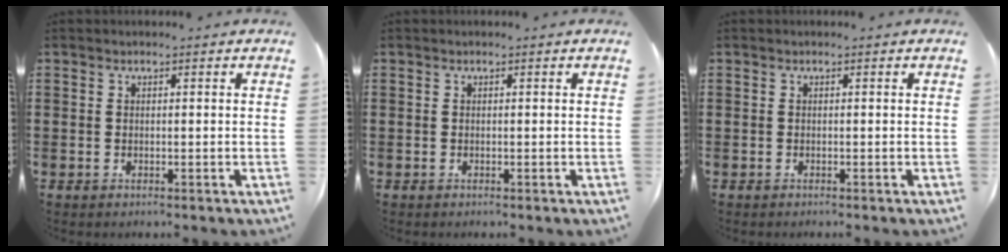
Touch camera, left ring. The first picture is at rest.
{"total": 0.0}
{"total": 0.0}